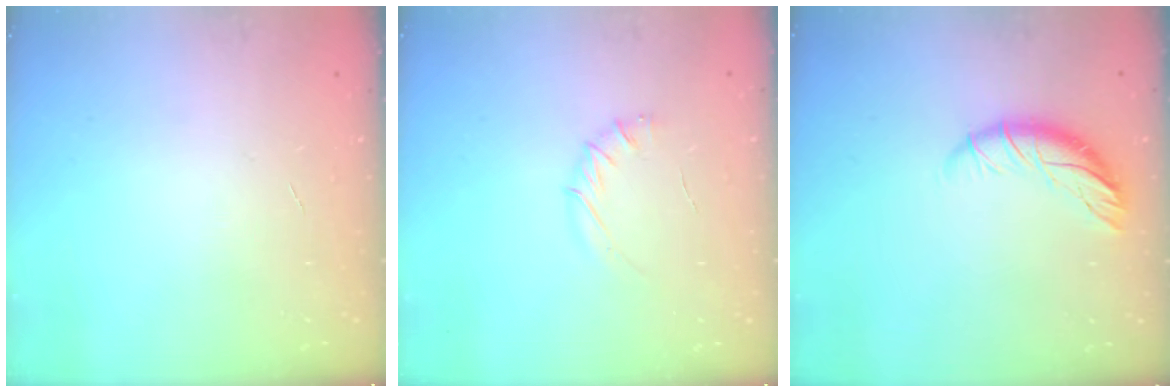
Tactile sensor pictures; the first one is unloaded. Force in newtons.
{"total": 3.9, "press": 3.8, "slide": 1.1}
{"total": 8.9, "press": 8.9, "slide": 0.3}